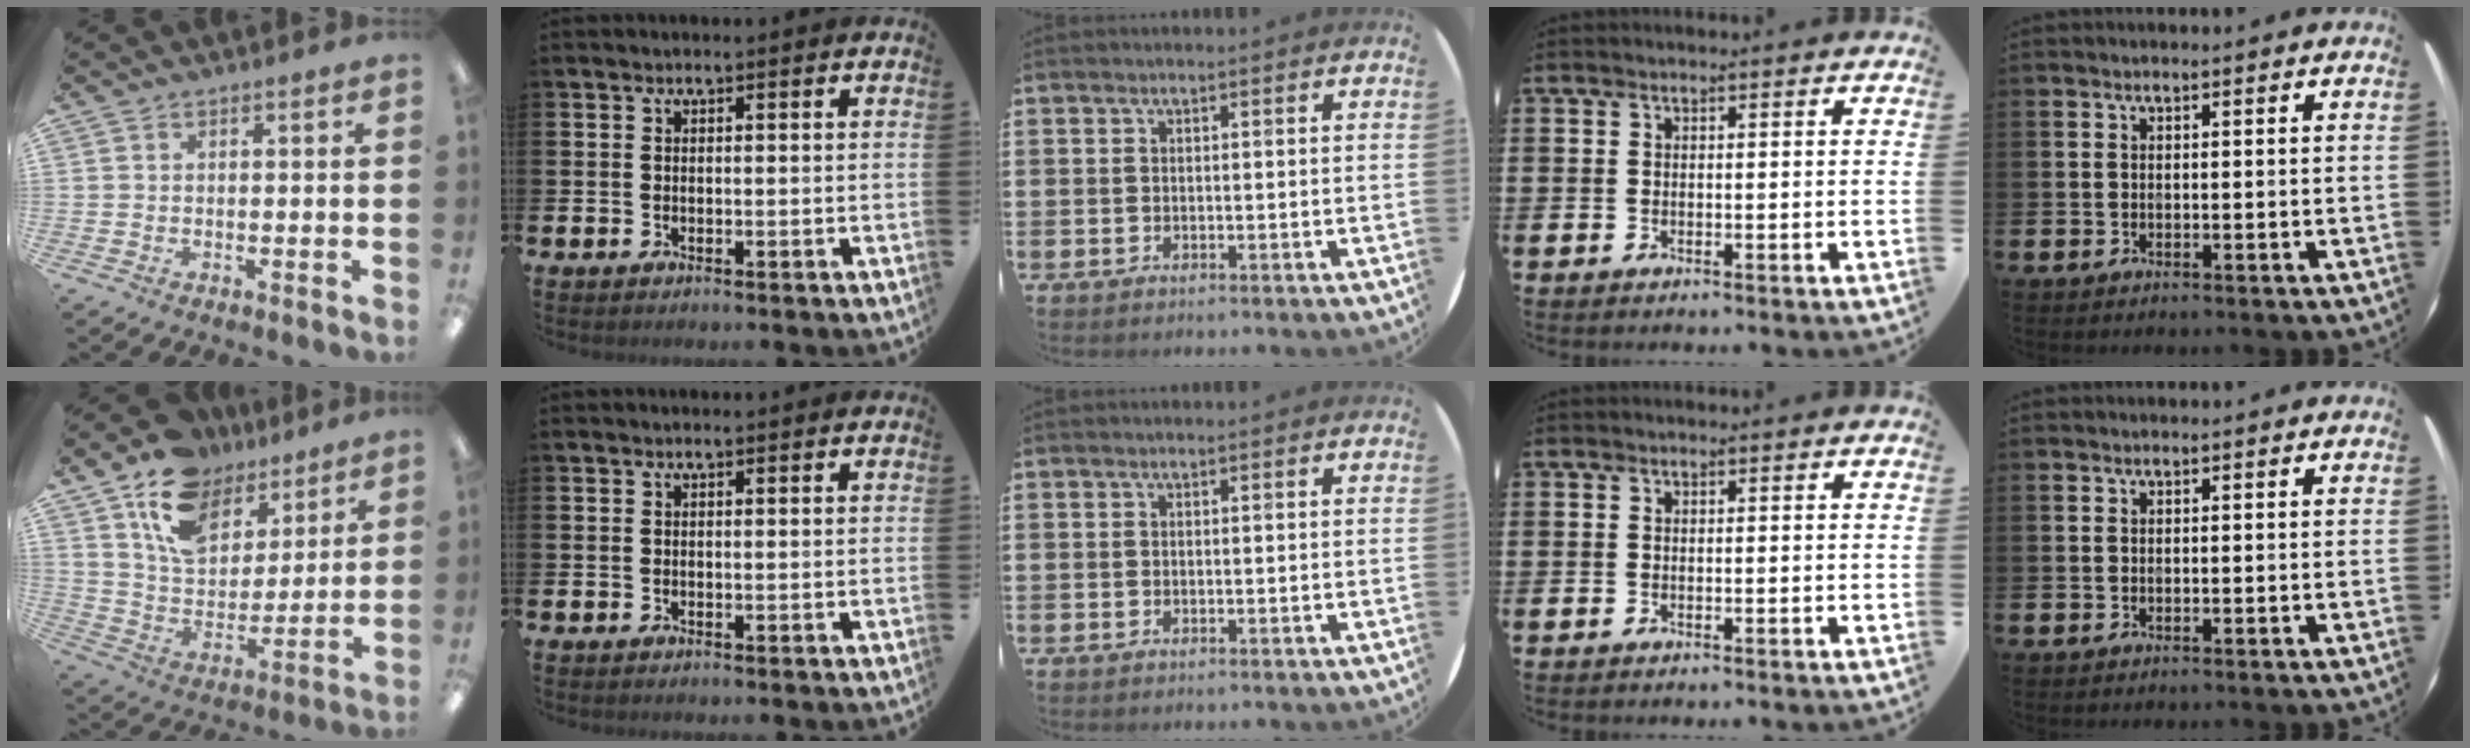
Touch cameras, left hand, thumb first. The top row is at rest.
{"thumb": {"total": 15.6, "force": [10.0, 10.1, 6.5], "torque": [-0.122, -0.047, 0.190]}}